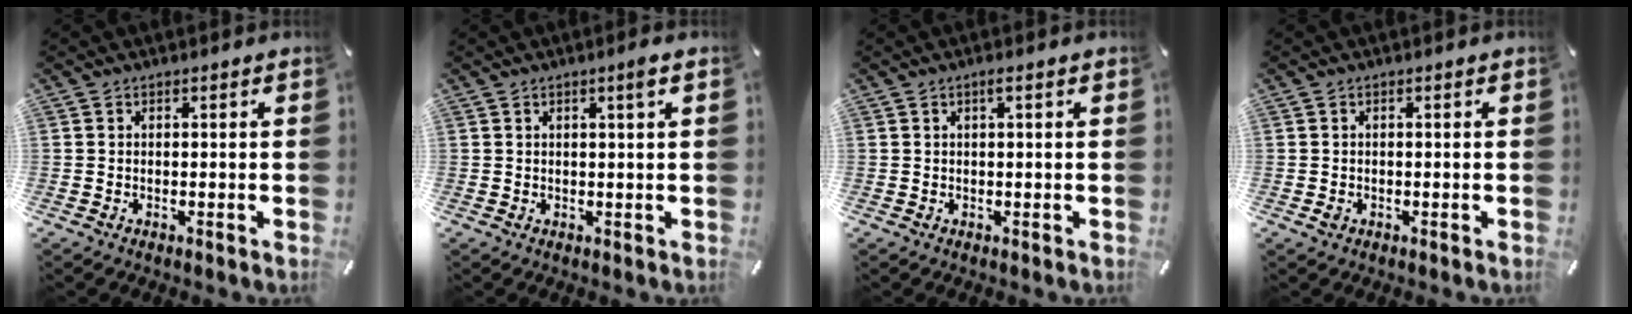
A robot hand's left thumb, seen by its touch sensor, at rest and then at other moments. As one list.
[{"total": 2.3, "force": [1.0, 0.1, 2.0], "torque": [-0.040, 0.001, 0.015]}, {"total": 1.7, "force": [0.5, 0.2, 1.6], "torque": [-0.031, 0.002, 0.007]}, {"total": 1.0, "force": [-0.3, 0.8, 0.6], "torque": [-0.012, 0.001, -0.006]}]